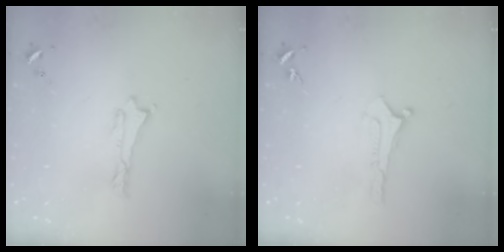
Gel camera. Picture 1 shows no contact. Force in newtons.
{"total": 0.0}